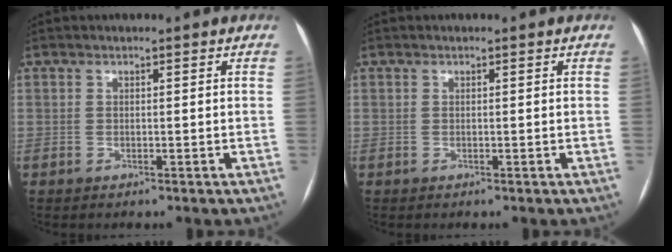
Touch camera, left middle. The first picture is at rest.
{"total": 0.0}